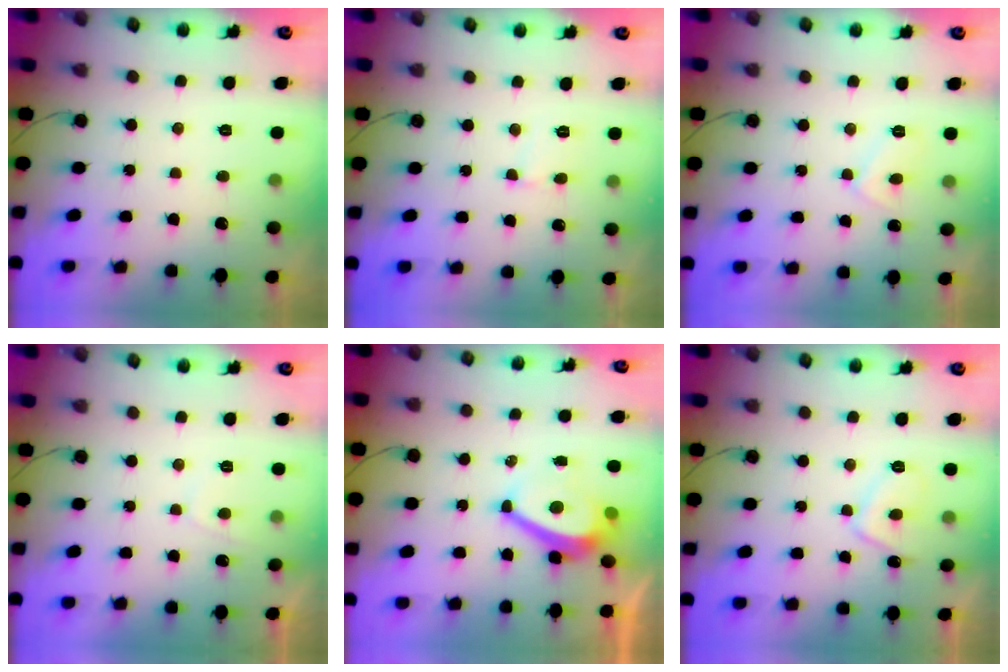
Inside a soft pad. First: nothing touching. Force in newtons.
{"total": 2.8, "press": 2.8, "slide": 0.2}
{"total": 5.2, "press": 5.2, "slide": 0.4}
{"total": 1.0, "press": 0.8, "slide": 0.6}
{"total": 6.7, "press": 6.6, "slide": 0.9}
{"total": 5.4, "press": 5.2, "slide": 1.2}